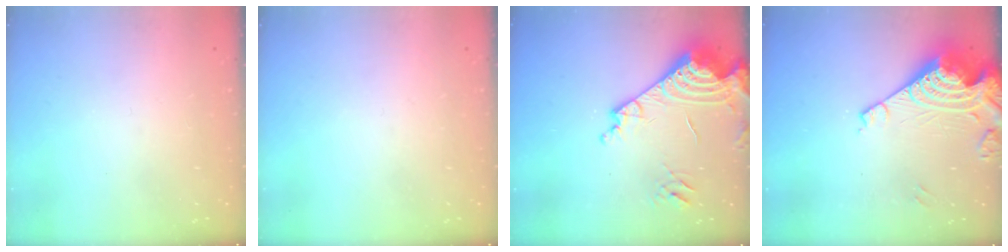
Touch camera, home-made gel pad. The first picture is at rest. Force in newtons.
{"total": 0.0}
{"total": 21.0, "press": 20.9, "slide": 2.5}
{"total": 13.3, "press": 13.2, "slide": 1.5}